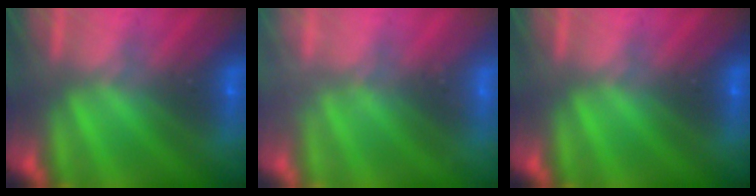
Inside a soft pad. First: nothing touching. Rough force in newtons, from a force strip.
{"total": 2.1}
{"total": 0.0}